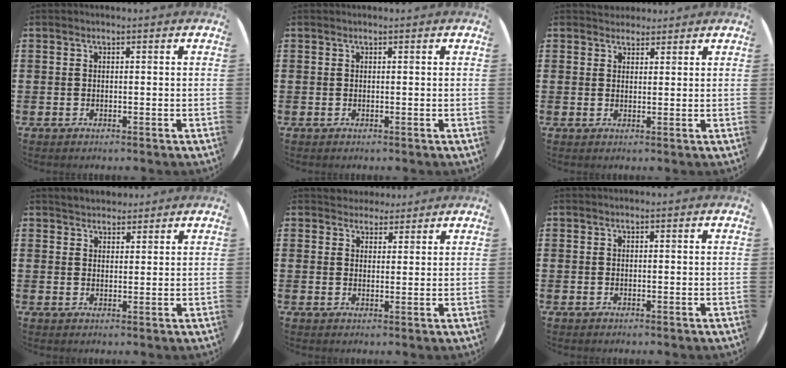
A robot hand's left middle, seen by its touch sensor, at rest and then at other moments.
{"total": 0.0}
{"total": 2.2, "force": [2.1, 0.7, -0.2], "torque": [0.006, -0.002, 0.039]}
{"total": 2.7, "force": [2.6, 0.6, -0.1], "torque": [0.004, -0.004, 0.049]}
{"total": 2.9, "force": [2.8, 1.0, 0.0], "torque": [-0.006, -0.004, 0.052]}
{"total": 0.0}